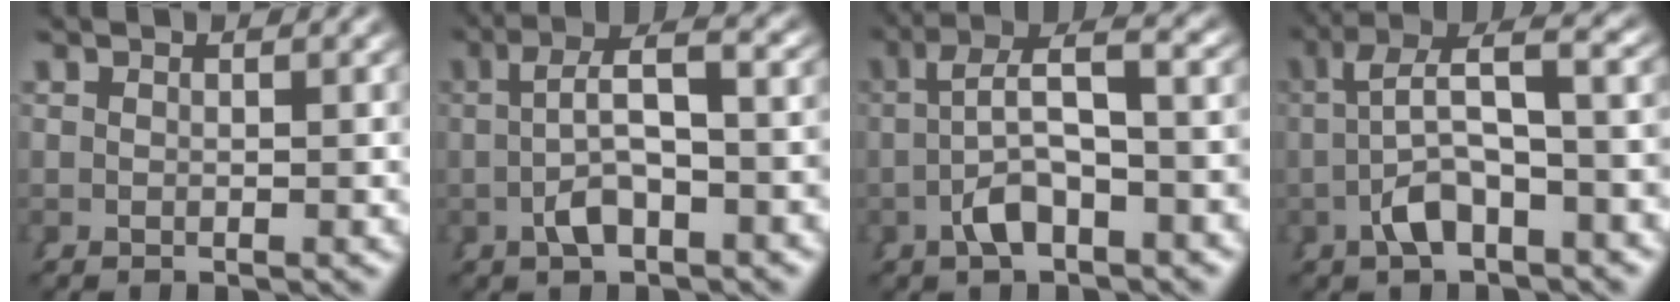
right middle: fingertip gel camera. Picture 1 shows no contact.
{"total": 4.9, "force": [-0.1, 1.6, 4.6], "torque": [-0.061, 0.004, 0.003]}
{"total": 6.0, "force": [0.3, 2.4, 5.6], "torque": [-0.079, 0.005, 0.008]}
{"total": 7.5, "force": [0.3, 3.2, 6.8], "torque": [-0.100, 0.002, 0.010]}